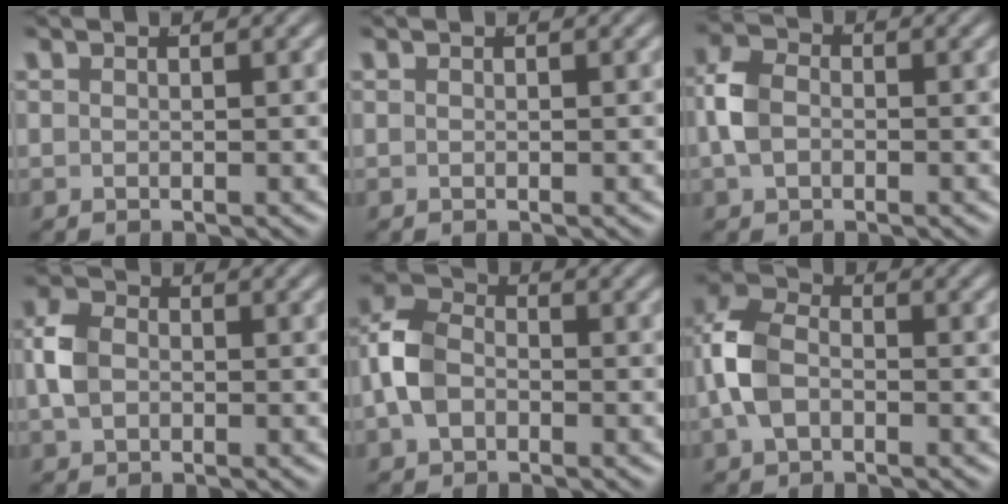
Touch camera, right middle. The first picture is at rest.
{"total": 0.0}
{"total": 3.5, "force": [-0.3, 2.7, 2.2], "torque": [-0.057, -0.006, -0.004]}
{"total": 3.1, "force": [-0.3, 2.4, 1.9], "torque": [-0.051, -0.005, -0.003]}
{"total": 5.6, "force": [-0.6, 4.5, 3.2], "torque": [-0.081, -0.009, -0.010]}
{"total": 5.3, "force": [-0.5, 4.0, 3.4], "torque": [-0.088, -0.008, -0.008]}